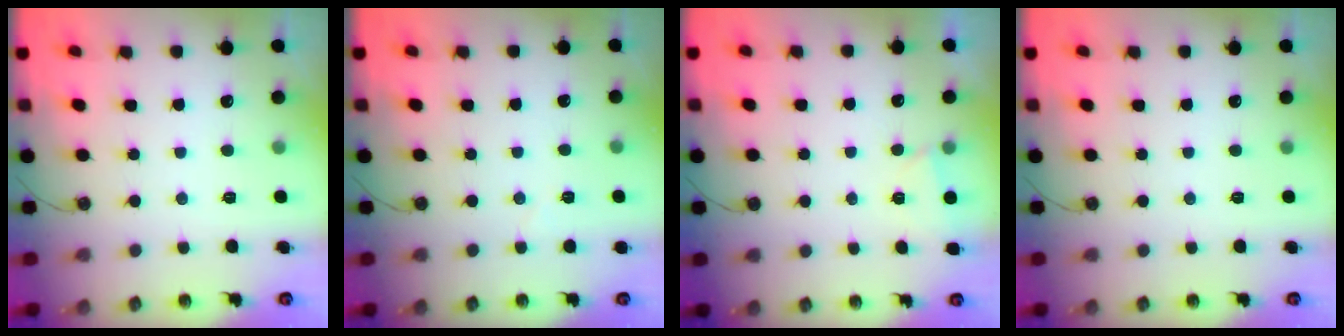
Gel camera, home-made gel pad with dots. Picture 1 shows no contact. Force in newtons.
{"total": 3.3, "press": 2.8, "slide": 1.7}
{"total": 1.7, "press": 1.7, "slide": 0.3}
{"total": 0.0}